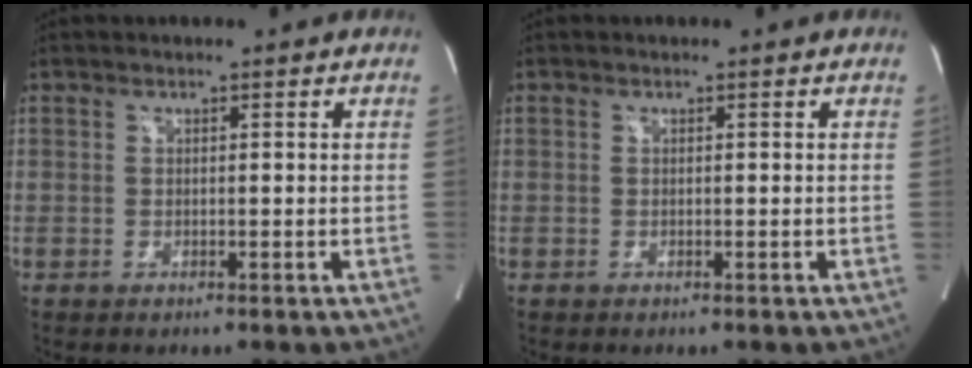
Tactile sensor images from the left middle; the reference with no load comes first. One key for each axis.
{"total": 0.0}